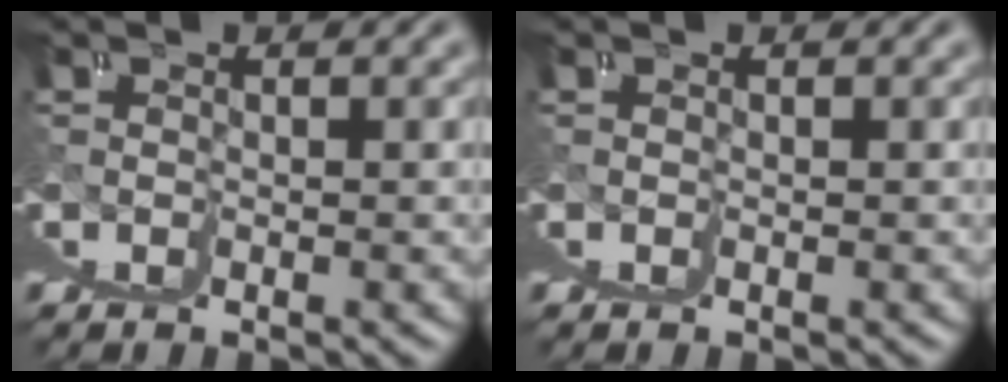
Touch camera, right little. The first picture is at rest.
{"total": 0.0}